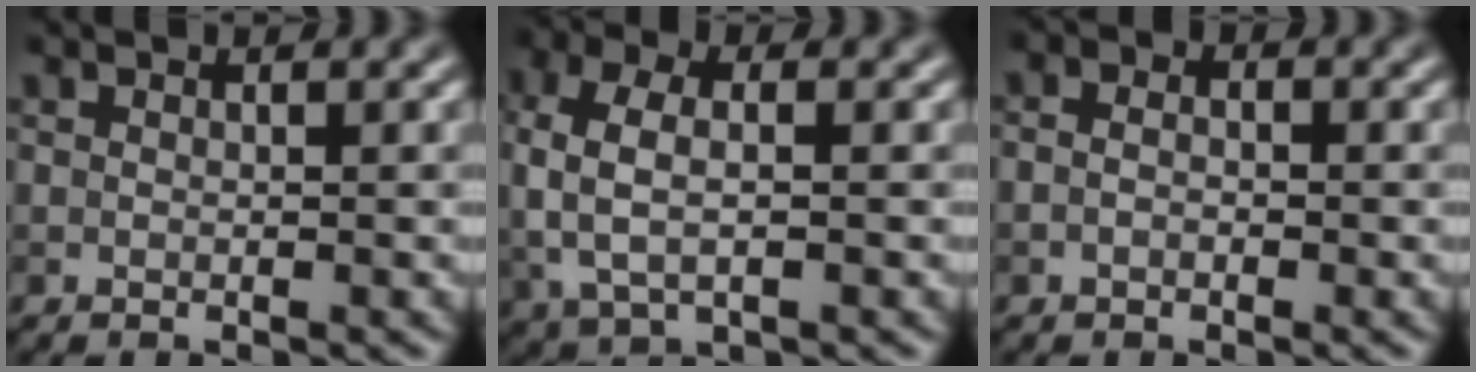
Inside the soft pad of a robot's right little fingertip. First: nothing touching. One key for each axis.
{"total": 4.9, "fx": 0.0, "fy": 2.8, "fz": 4.0, "tx": -0.095, "ty": 0.003, "tz": -0.002}
{"total": 1.6, "fx": 0.0, "fy": 1.1, "fz": 1.2, "tx": -0.018, "ty": 0.002, "tz": -0.020}